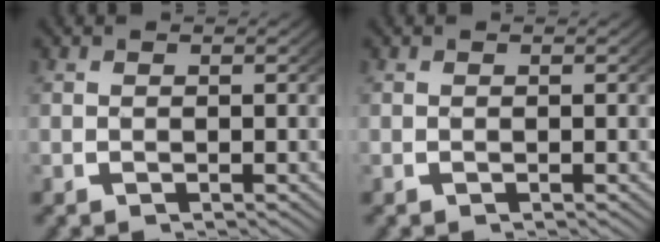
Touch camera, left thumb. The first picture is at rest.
{"total": 0.0}